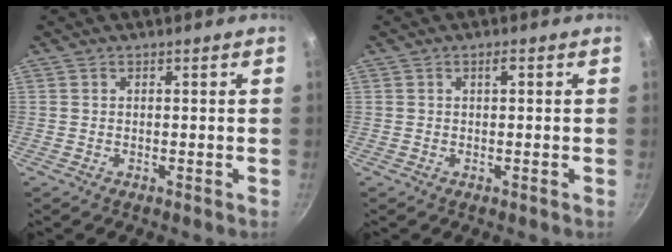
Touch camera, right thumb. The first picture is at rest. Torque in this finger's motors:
{"motor_torque": [0.36, -0.49, 0.19, -0.02, -0.07]}